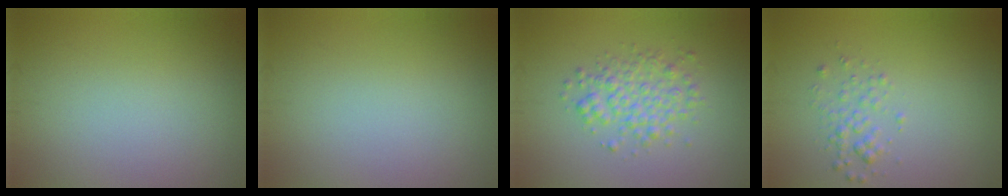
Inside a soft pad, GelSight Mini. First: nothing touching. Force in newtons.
{"total": 0.0}
{"total": 3.0, "press": 3.0, "slide": 0.1}
{"total": 1.5, "press": 1.5, "slide": 0.1}